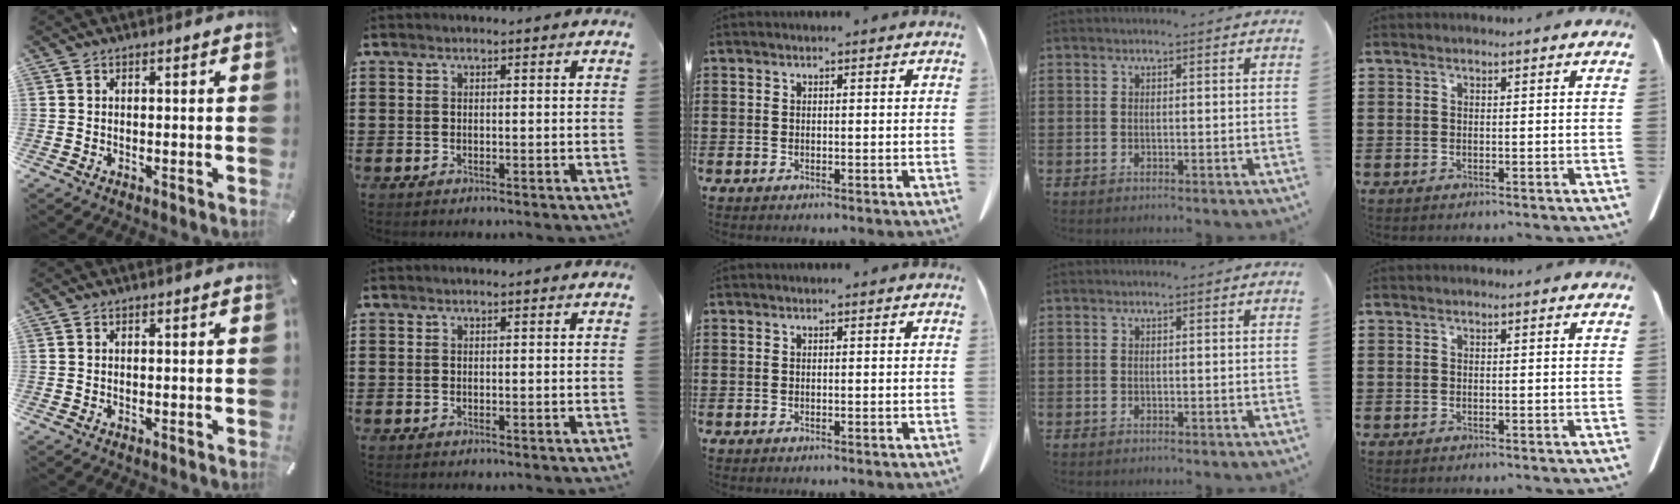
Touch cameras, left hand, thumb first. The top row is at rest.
{}